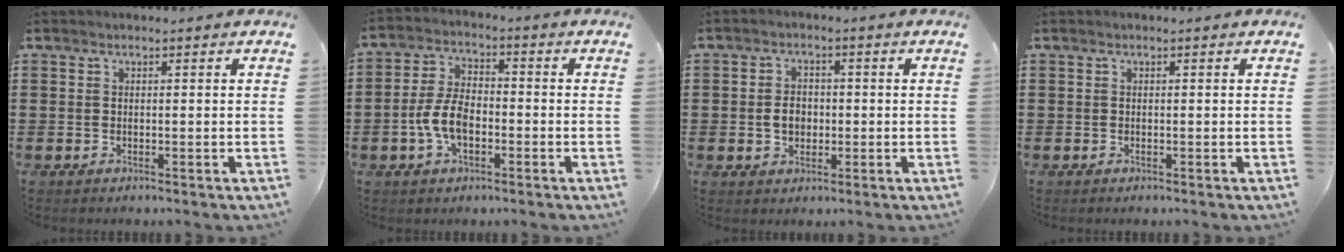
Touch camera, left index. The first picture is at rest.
{"total": 6.9, "force": [-2.1, 3.7, 5.5], "torque": [-0.135, -0.001, -0.047]}
{"total": 3.6, "force": [-0.5, 2.7, 2.3], "torque": [-0.041, 0.003, -0.015]}
{"total": 0.0}